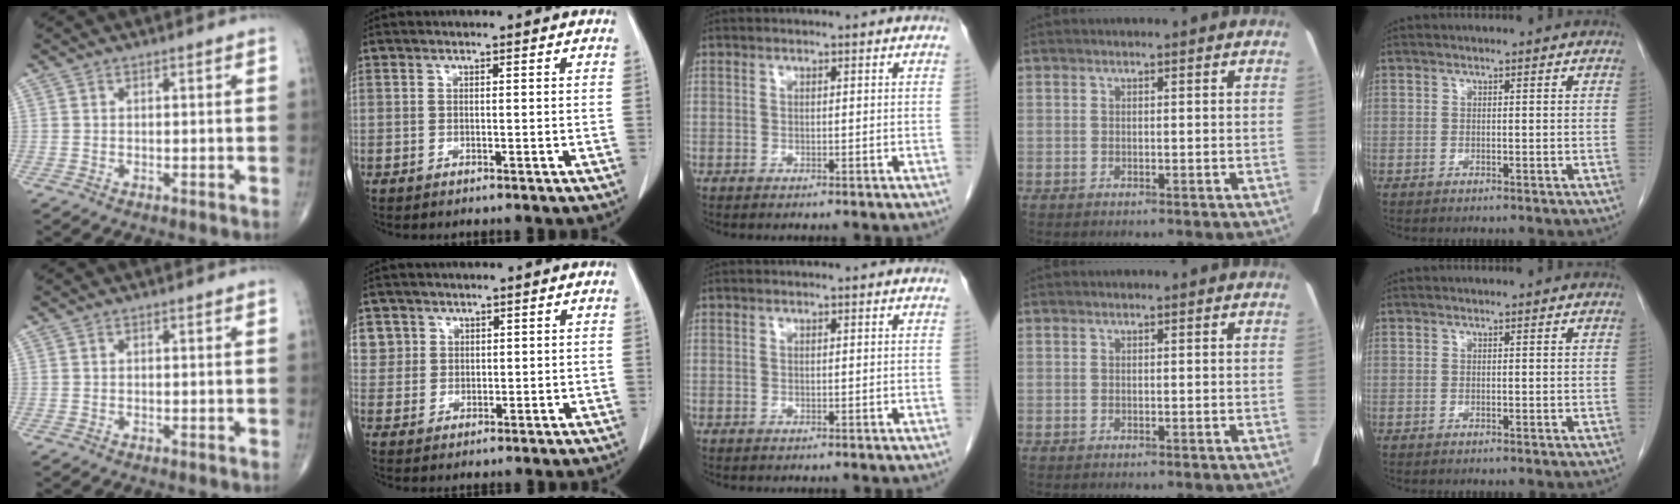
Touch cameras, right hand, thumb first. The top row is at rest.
{"index": {"total": 4.5, "force": [2.1, 3.9, -0.1], "torque": [0.018, 0.004, 0.041]}}